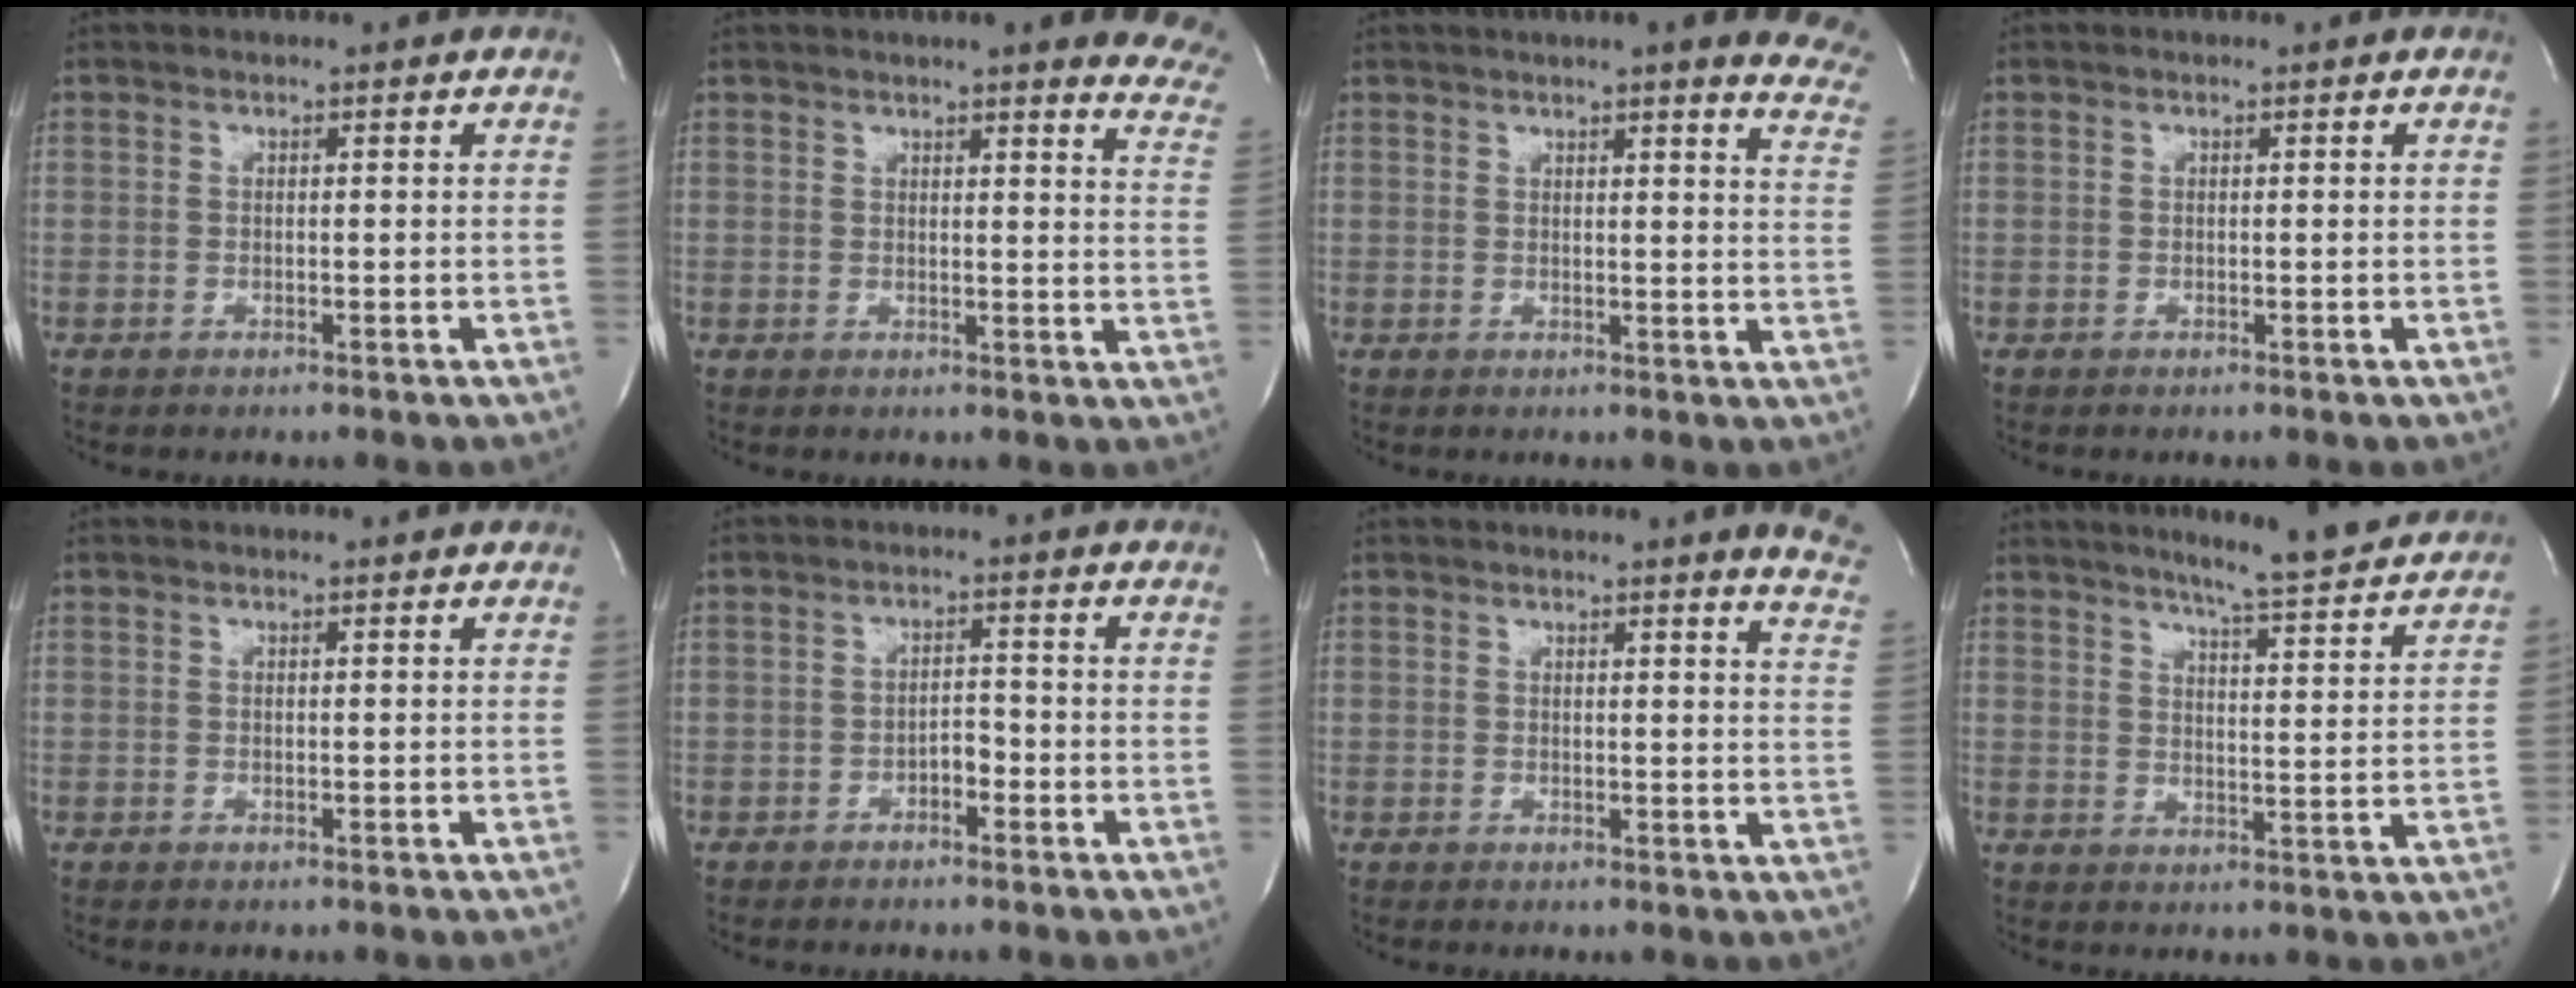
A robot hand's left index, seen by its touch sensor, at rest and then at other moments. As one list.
[{"total": 15.7, "force": [13.2, 2.6, 8.1], "torque": [-0.084, -0.026, 0.131]}, {"total": 15.3, "force": [12.3, 2.3, 8.8], "torque": [-0.099, -0.017, 0.123]}, {"total": 0.0}, {"total": 0.0}, {"total": 2.1, "force": [-1.4, 0.9, 1.4], "torque": [-0.016, 0.007, -0.023]}, {"total": 6.8, "force": [5.9, 0.2, 3.5], "torque": [-0.029, -0.027, 0.036]}, {"total": 13.3, "force": [12.3, -0.1, 5.1], "torque": [-0.078, -0.025, 0.151]}]